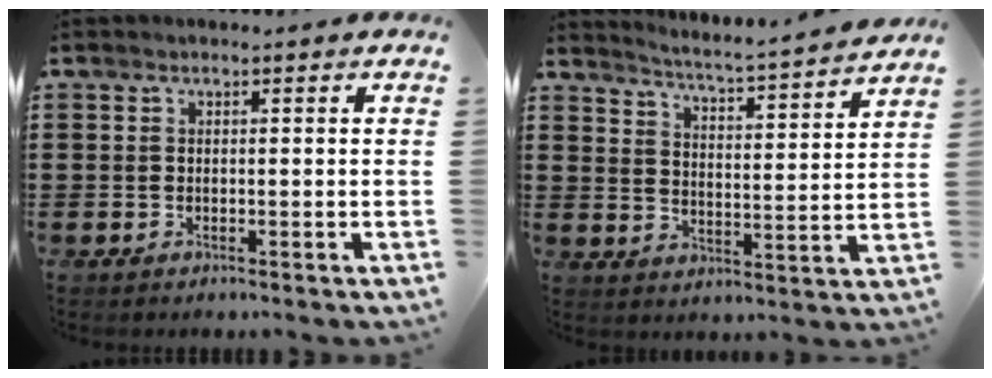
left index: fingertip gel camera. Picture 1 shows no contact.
{"total": 4.1, "force": [3.9, -1.1, 0.9], "torque": [-0.040, -0.043, 0.058]}